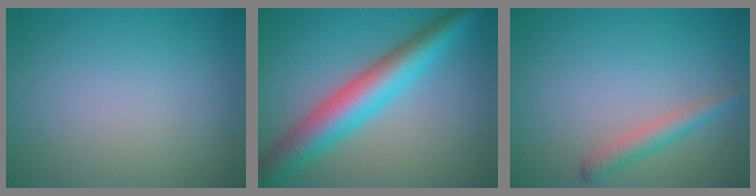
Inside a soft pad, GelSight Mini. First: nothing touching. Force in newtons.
{"total": 7.2, "press": 7.2, "slide": 0.1}
{"total": 2.2, "press": 2.2, "slide": 0.1}